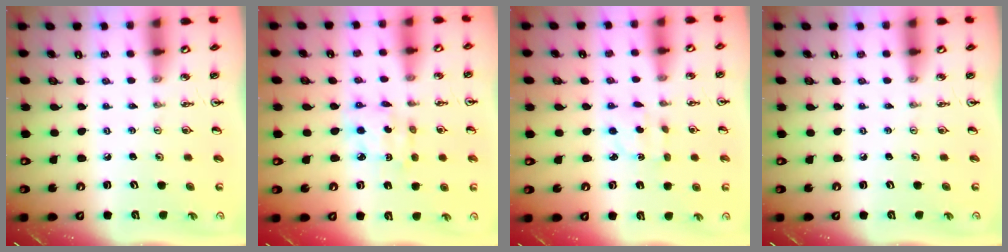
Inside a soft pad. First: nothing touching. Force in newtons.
{"total": 5.3, "press": 5.3, "slide": 0.4}
{"total": 2.6, "press": 2.5, "slide": 0.6}
{"total": 0.0}